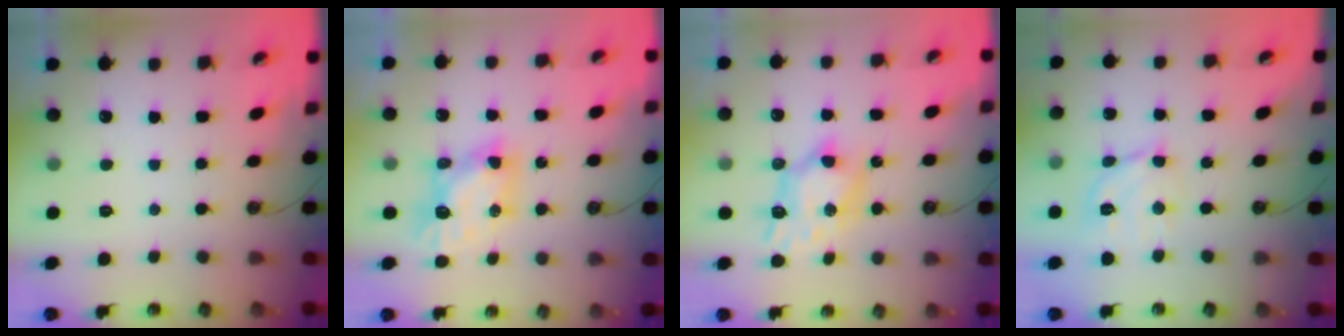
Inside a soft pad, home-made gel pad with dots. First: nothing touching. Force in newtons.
{"total": 7.0, "press": 7.0, "slide": 0.3}
{"total": 8.3, "press": 8.3, "slide": 0.5}
{"total": 12.1, "press": 12.0, "slide": 1.4}